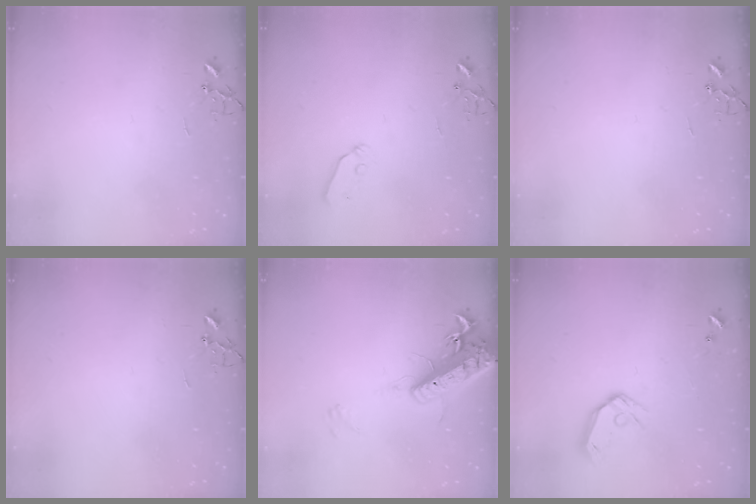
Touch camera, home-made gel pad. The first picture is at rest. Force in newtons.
{"total": 5.3, "press": 5.2, "slide": 0.6}
{"total": 0.0}
{"total": 0.0}
{"total": 19.0, "press": 18.7, "slide": 3.7}
{"total": 10.4, "press": 10.2, "slide": 1.6}